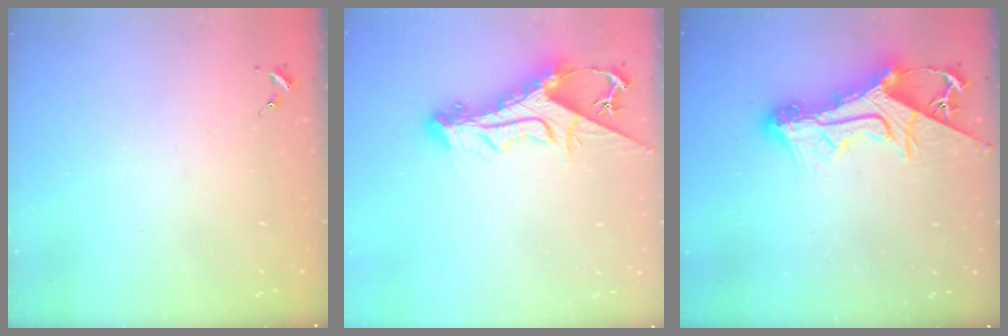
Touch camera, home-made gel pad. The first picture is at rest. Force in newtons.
{"total": 13.5, "press": 13.5, "slide": 1.6}
{"total": 17.0, "press": 16.9, "slide": 1.8}